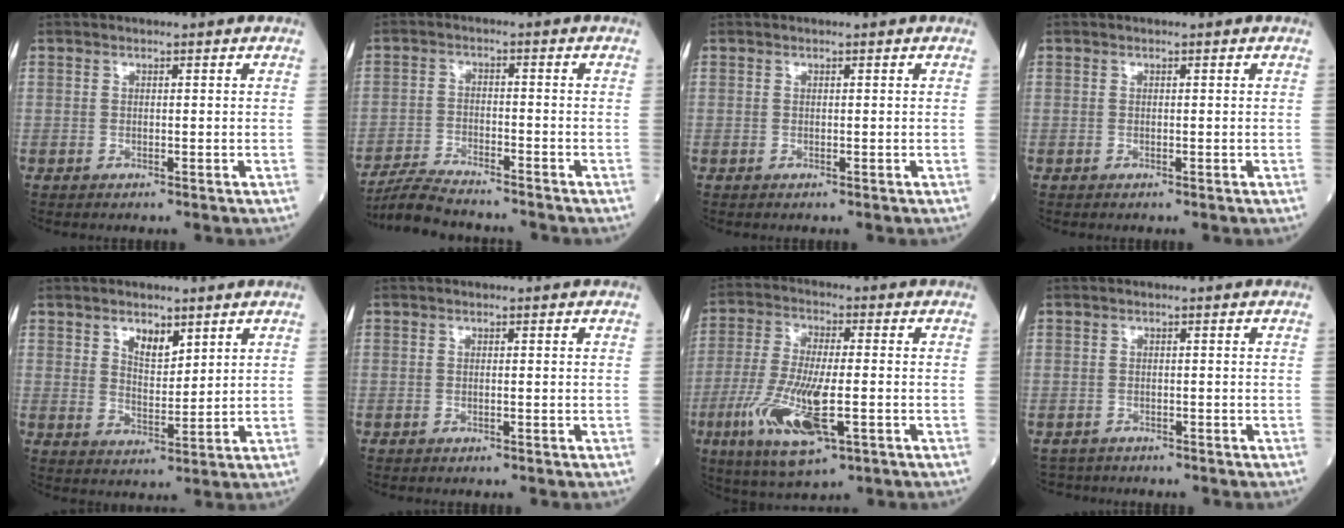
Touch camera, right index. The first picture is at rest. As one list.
[{"total": 8.2, "force": [-7.7, 0.6, 2.8], "torque": [-0.048, -0.015, -0.134]}, {"total": 0.0}, {"total": 0.0}, {"total": 4.4, "force": [2.8, 1.9, 2.8], "torque": [-0.048, -0.003, 0.052]}, {"total": 0.0}, {"total": 13.4, "force": [-4.3, 3.1, 12.3], "torque": [-0.255, -0.022, -0.072]}, {"total": 2.6, "force": [-2.2, 1.2, -0.6], "torque": [0.001, -0.002, -0.042]}]